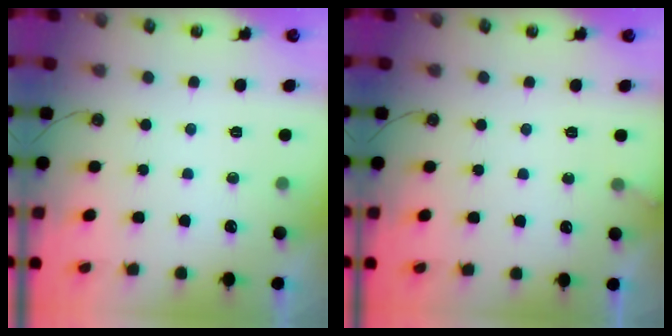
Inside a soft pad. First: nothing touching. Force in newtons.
{"total": 2.8, "press": 2.8, "slide": 0.2}